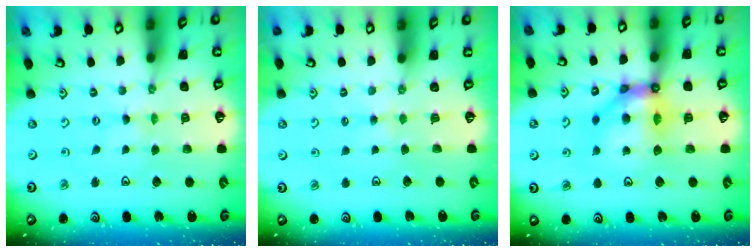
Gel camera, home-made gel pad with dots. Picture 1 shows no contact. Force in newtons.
{"total": 2.3, "press": 2.2, "slide": 0.5}
{"total": 10.5, "press": 10.4, "slide": 1.6}